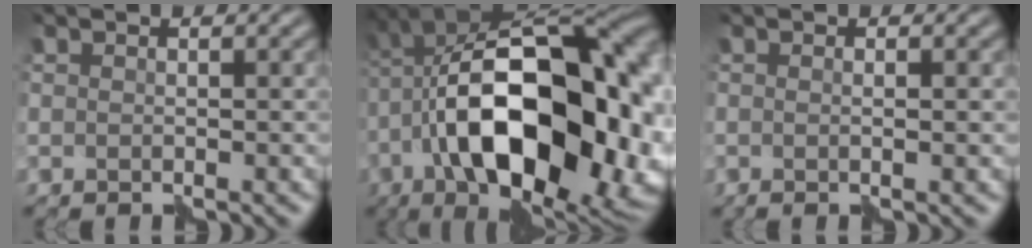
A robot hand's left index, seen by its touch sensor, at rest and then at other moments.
{"total": 19.9, "force": [-3.3, 10.4, 16.6], "torque": [-0.275, 0.003, -0.048]}
{"total": 0.7, "force": [-0.1, -0.3, 0.6], "torque": [-0.010, 0.000, -0.005]}